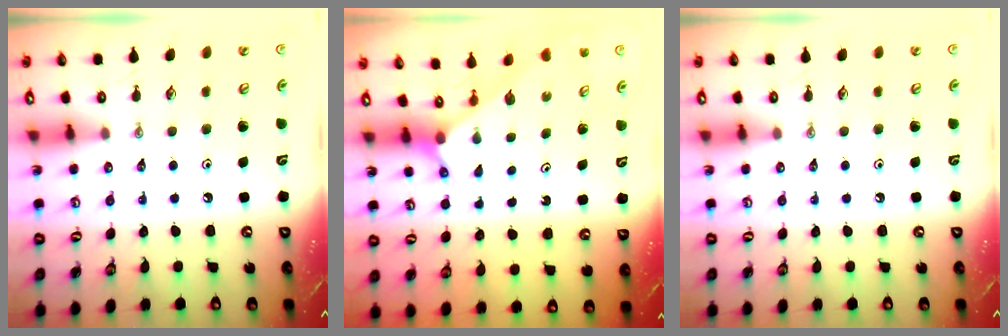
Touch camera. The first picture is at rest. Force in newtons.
{"total": 2.1, "press": 2.1, "slide": 0.1}
{"total": 0.0}